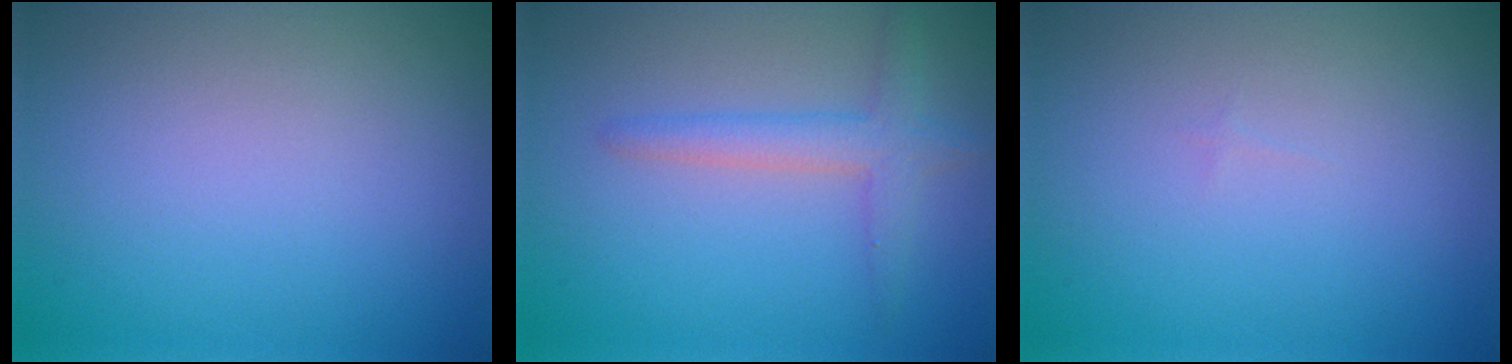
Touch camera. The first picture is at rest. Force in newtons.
{"total": 2.6, "press": 2.6, "slide": 0.2}
{"total": 0.0}